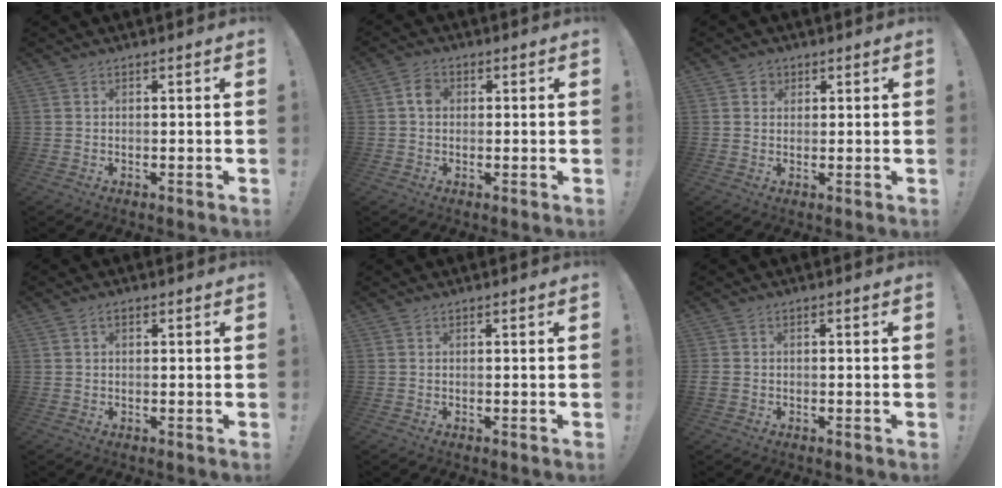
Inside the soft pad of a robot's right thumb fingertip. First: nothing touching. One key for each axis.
{"total": 3.6, "fx": 0.2, "fy": 2.8, "fz": 2.2, "tx": -0.038, "ty": 0.010, "tz": 0.004}
{"total": 2.6, "fx": 1.2, "fy": 2.3, "fz": 0.3, "tx": 0.002, "ty": -0.004, "tz": 0.020}
{"total": 1.1, "fx": 0.2, "fy": 0.8, "fz": 0.7, "tx": -0.014, "ty": 0.004, "tz": 0.005}
{"total": 0.0}
{"total": 1.8, "fx": -1.1, "fy": 1.2, "fz": 0.9, "tx": -0.014, "ty": 0.007, "tz": -0.019}